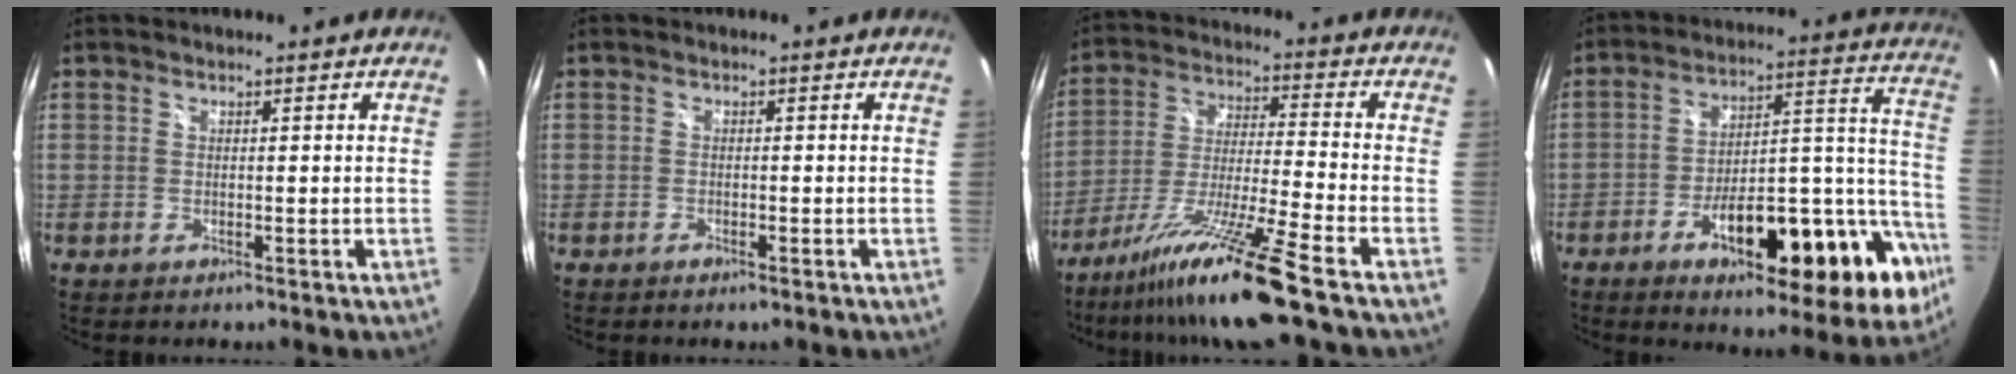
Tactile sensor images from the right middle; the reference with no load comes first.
{"total": 0.9, "force": [-0.8, 0.2, 0.5], "torque": [-0.011, -0.003, -0.015]}
{"total": 14.6, "force": [-11.3, -2.5, 8.9], "torque": [-0.174, -0.029, -0.202]}
{"total": 24.6, "force": [-12.5, 8.6, 19.3], "torque": [-0.255, 0.016, -0.184]}